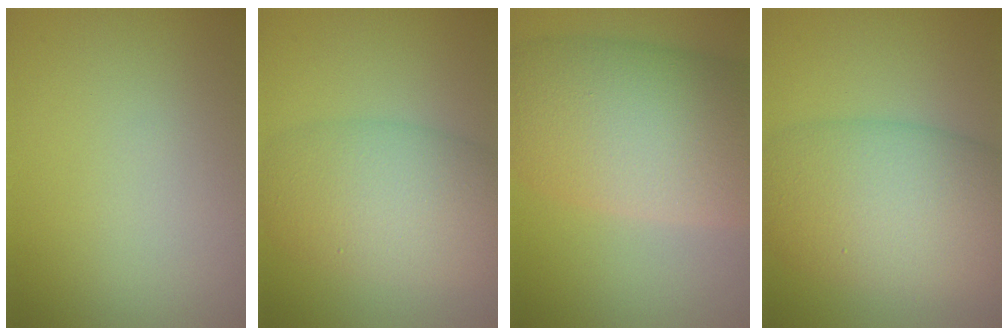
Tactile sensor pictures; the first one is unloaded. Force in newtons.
{"total": 6.8, "press": 6.7, "slide": 0.3}
{"total": 11.7, "press": 11.7, "slide": 0.8}
{"total": 9.5, "press": 9.5, "slide": 0.3}